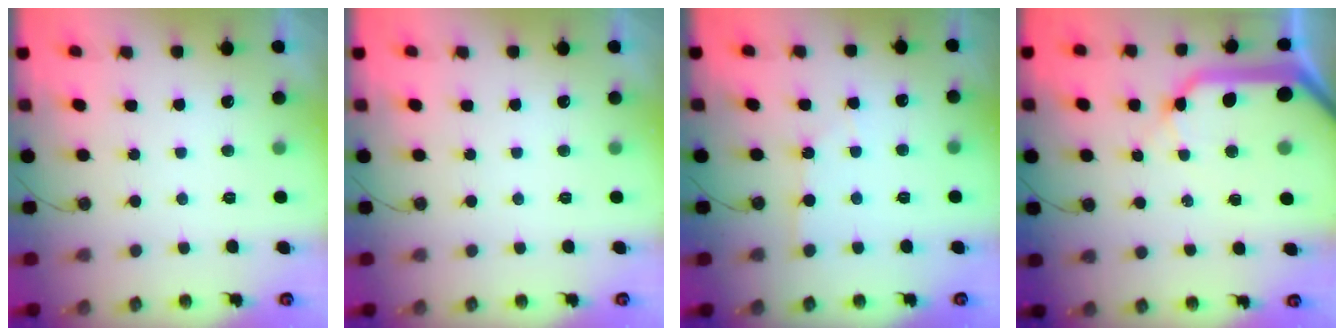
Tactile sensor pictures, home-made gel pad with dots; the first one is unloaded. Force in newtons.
{"total": 0.0}
{"total": 3.1, "press": 3.1, "slide": 0.5}
{"total": 17.2, "press": 17.0, "slide": 2.7}